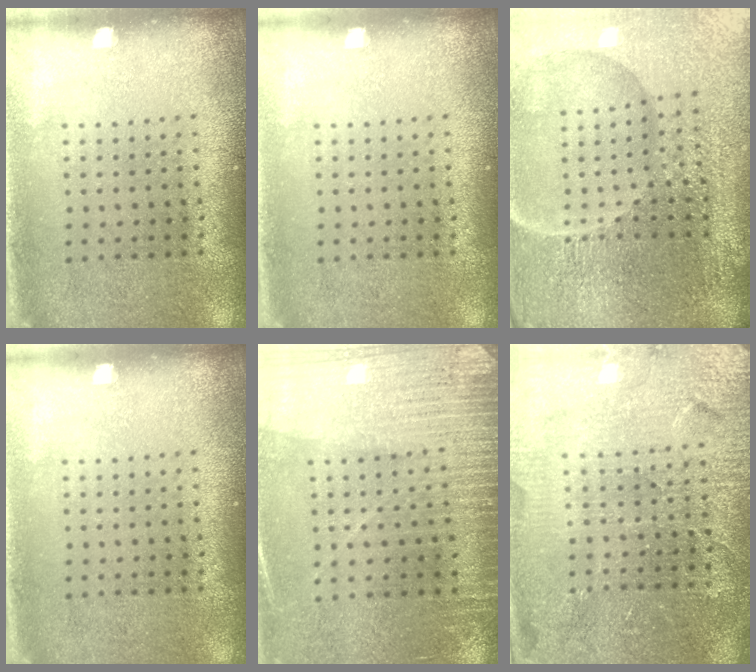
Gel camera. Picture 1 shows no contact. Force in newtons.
{"total": 0.0}
{"total": 7.1, "press": 6.2, "slide": 3.4}
{"total": 0.0}
{"total": 3.0, "press": 3.0, "slide": 0.5}
{"total": 4.3, "press": 4.1, "slide": 1.2}